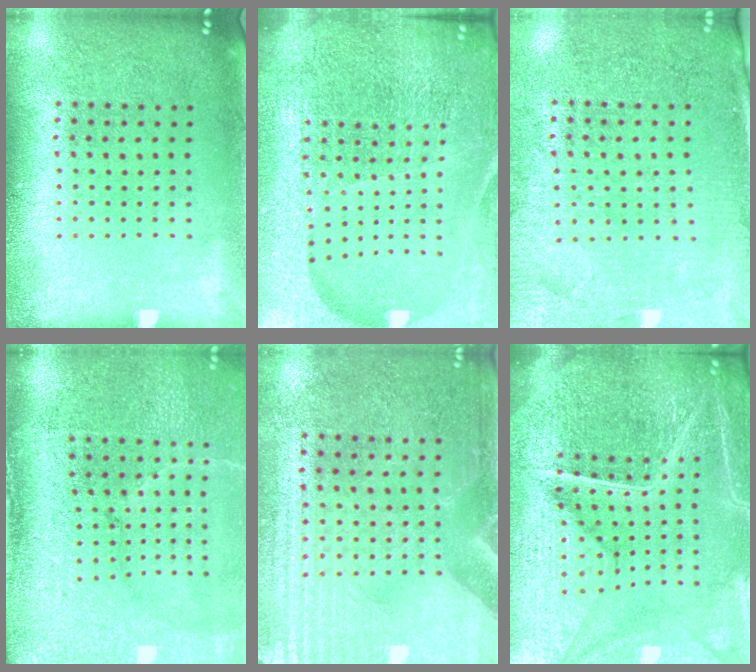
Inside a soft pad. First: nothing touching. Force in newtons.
{"total": 7.0, "press": 6.0, "slide": 3.5}
{"total": 3.1, "press": 2.9, "slide": 1.0}
{"total": 5.0, "press": 4.2, "slide": 2.7}
{"total": 3.6, "press": 3.2, "slide": 1.6}
{"total": 6.3, "press": 5.6, "slide": 2.9}